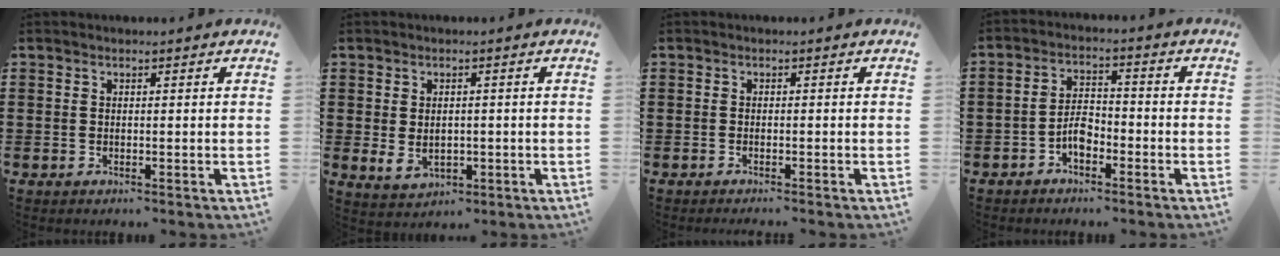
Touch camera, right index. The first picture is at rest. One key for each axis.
{"total": 2.8, "fx": -0.2, "fy": 2.1, "fz": 1.9, "tx": -0.042, "ty": 0.007, "tz": -0.005}
{"total": 0.5, "fx": -0.5, "fy": 0.0, "fz": 0.2, "tx": -0.004, "ty": -0.002, "tz": -0.009}
{"total": 4.2, "fx": -2.1, "fy": 2.2, "fz": 2.8, "tx": -0.064, "ty": 0.003, "tz": -0.044}